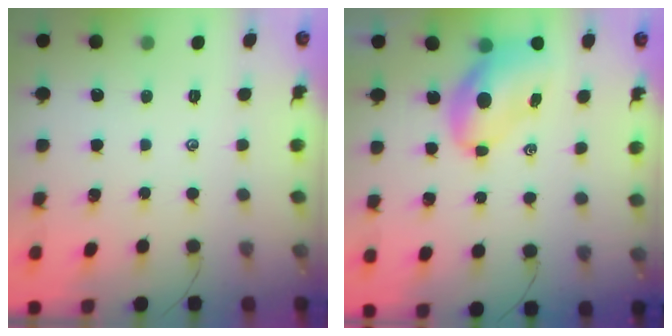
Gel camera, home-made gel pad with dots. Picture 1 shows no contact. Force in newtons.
{"total": 7.6, "press": 7.5, "slide": 1.3}